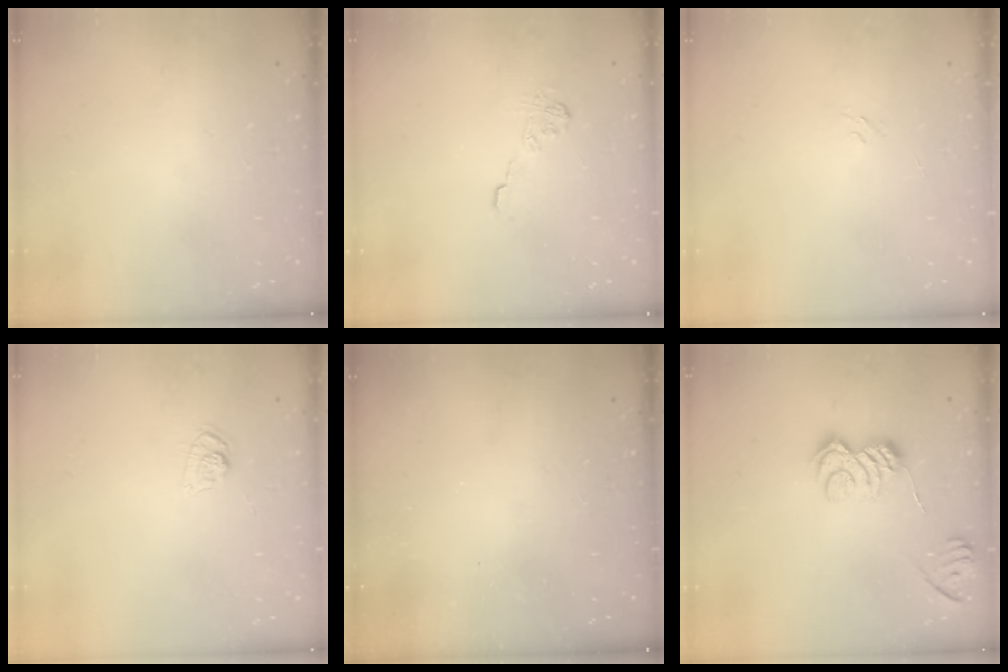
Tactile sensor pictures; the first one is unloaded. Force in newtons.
{"total": 6.9, "press": 6.9, "slide": 0.4}
{"total": 2.9, "press": 2.6, "slide": 1.1}
{"total": 4.8, "press": 4.5, "slide": 1.7}
{"total": 2.4, "press": 2.3, "slide": 0.8}
{"total": 8.9, "press": 8.9, "slide": 0.3}